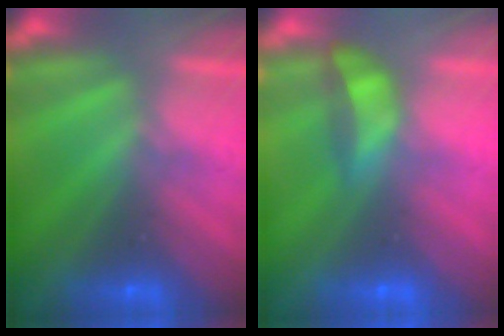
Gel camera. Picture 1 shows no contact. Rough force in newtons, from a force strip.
{"total": 3.9}